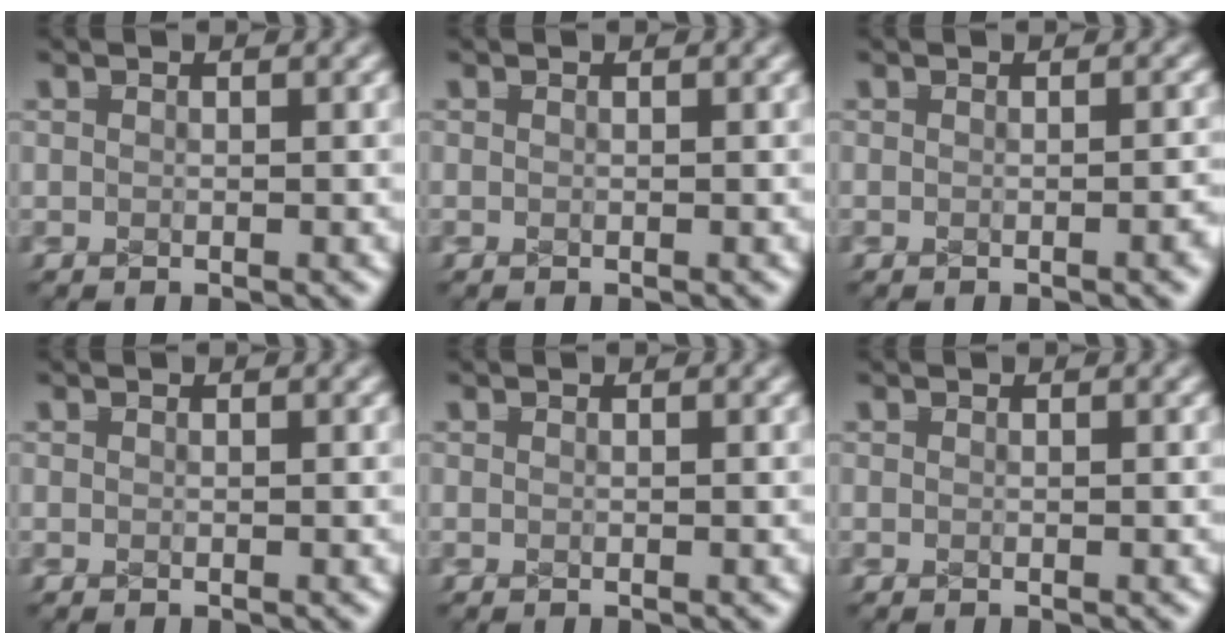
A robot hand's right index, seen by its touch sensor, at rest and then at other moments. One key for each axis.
{"total": 0.0}
{"total": 0.6, "fx": -0.4, "fy": -0.3, "fz": 0.3, "tx": -0.003, "ty": 0.006, "tz": -0.007}
{"total": 0.0}
{"total": 0.0}
{"total": 0.0}